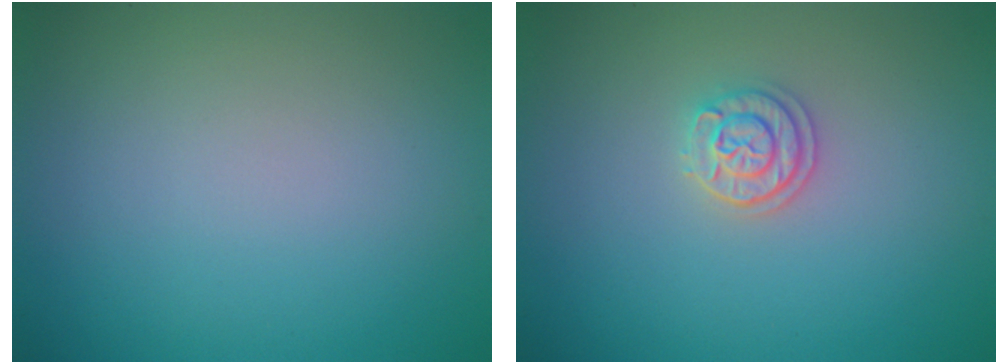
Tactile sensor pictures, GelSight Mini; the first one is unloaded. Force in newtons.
{"total": 2.1, "press": 2.0, "slide": 0.6}